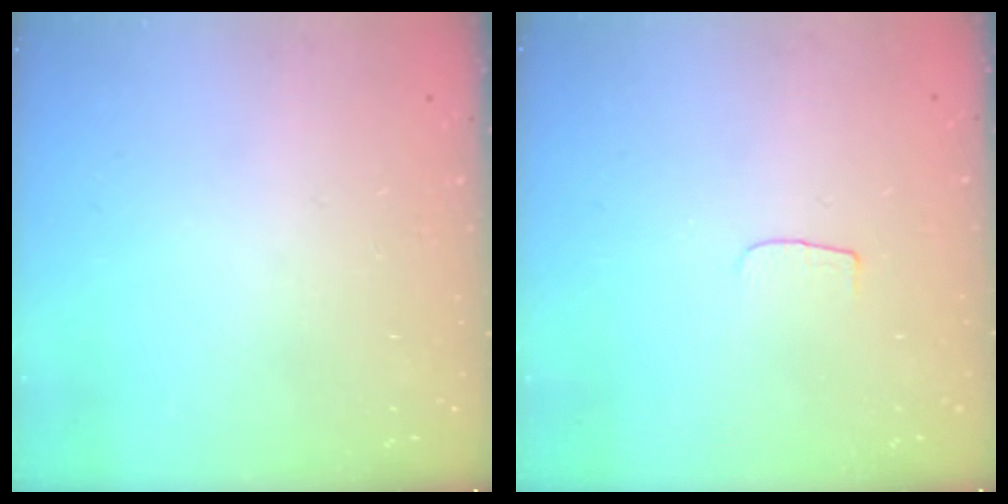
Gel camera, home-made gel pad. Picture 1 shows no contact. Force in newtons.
{"total": 3.0, "press": 3.0, "slide": 0.3}